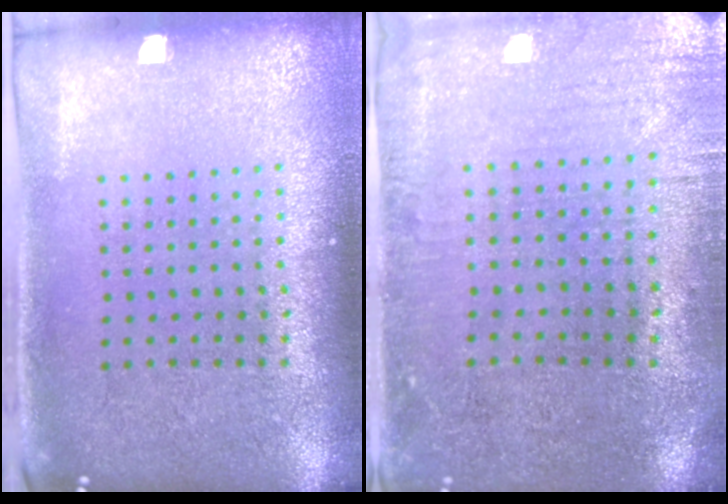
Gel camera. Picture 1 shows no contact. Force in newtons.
{"total": 0.5, "press": 0.3, "slide": 0.5}